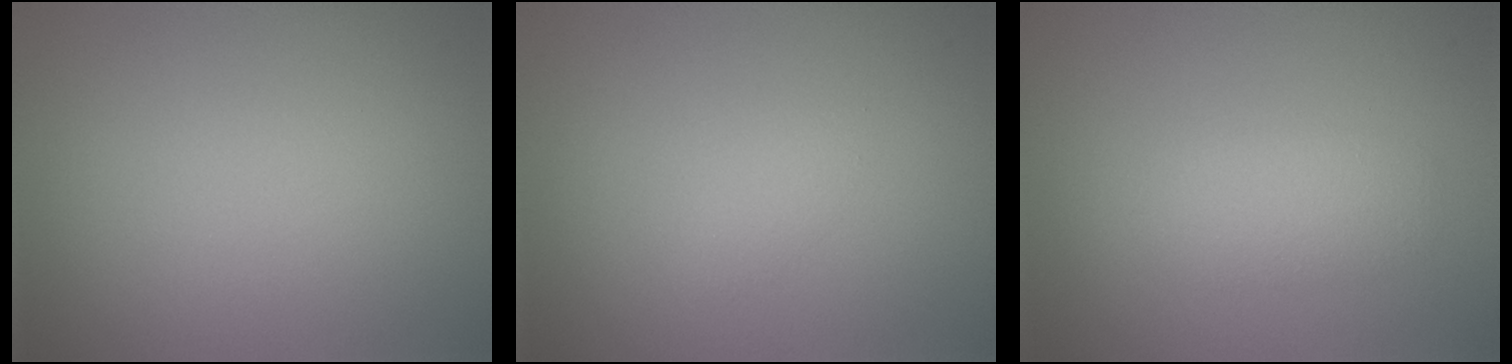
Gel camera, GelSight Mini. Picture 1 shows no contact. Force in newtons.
{"total": 0.7, "press": 0.7, "slide": 0.0}
{"total": 2.7, "press": 2.7, "slide": 0.1}